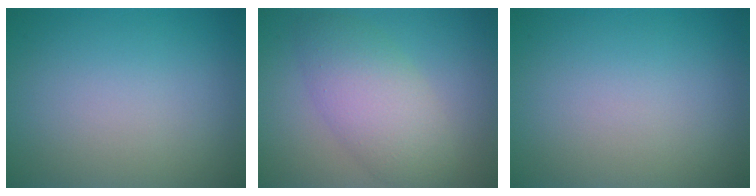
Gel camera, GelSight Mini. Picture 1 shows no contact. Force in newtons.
{"total": 5.3, "press": 5.3, "slide": 0.2}
{"total": 0.0}